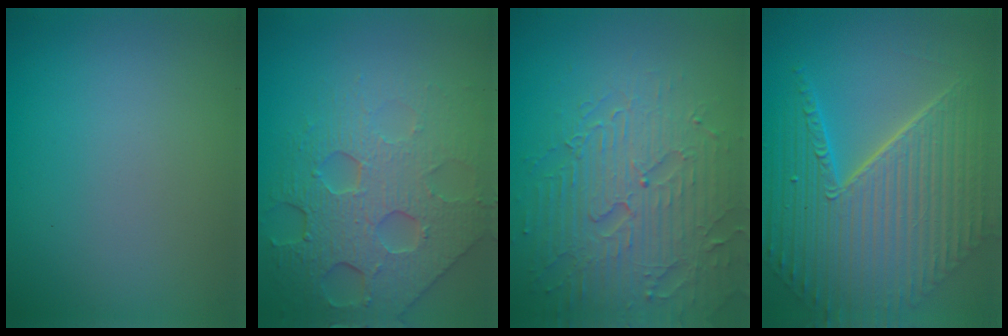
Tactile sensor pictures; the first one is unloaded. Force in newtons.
{"total": 8.2, "press": 5.7, "slide": 5.9}
{"total": 6.5, "press": 5.4, "slide": 3.6}
{"total": 10.1, "press": 7.3, "slide": 6.9}